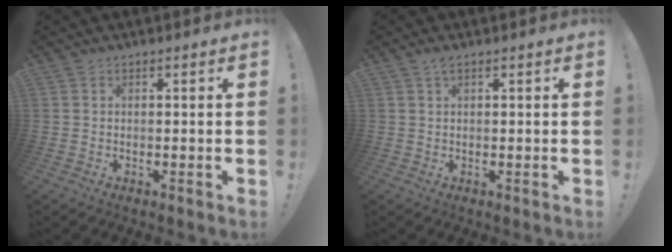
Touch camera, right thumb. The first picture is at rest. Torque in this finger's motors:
{"motor_torque": [0.34, -0.06, 0.10, -0.12, 0.08]}